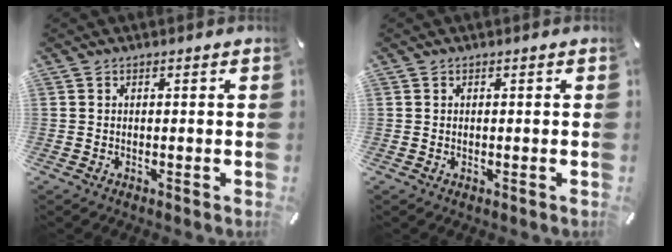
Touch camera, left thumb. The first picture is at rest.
{"total": 0.0}